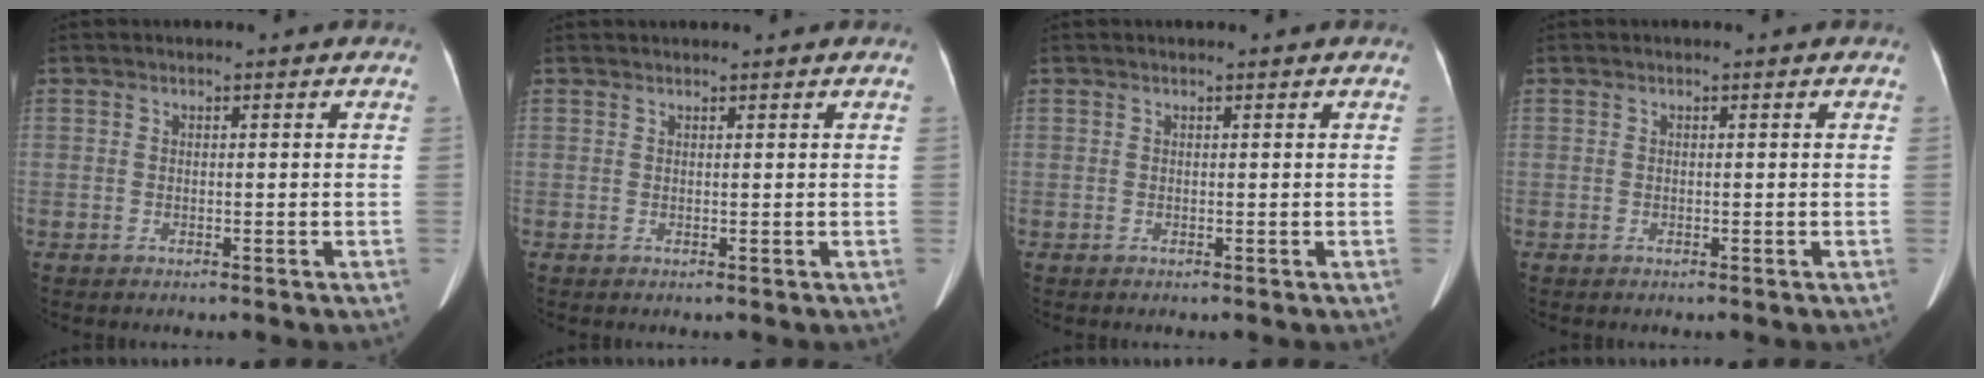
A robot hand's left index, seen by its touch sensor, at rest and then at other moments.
{"total": 0.8, "force": [0.8, 0.1, 0.1], "torque": [-0.004, 0.012, 0.015]}
{"total": 0.0}
{"total": 0.0}